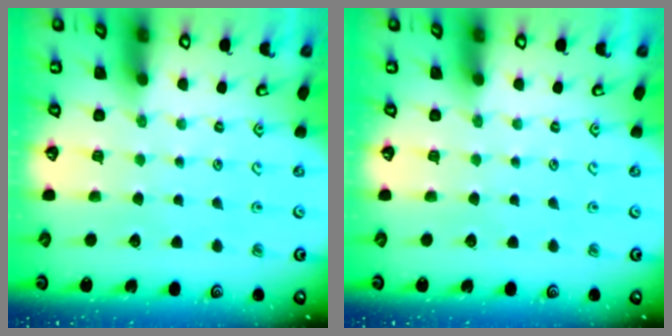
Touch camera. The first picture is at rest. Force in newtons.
{"total": 0.0}